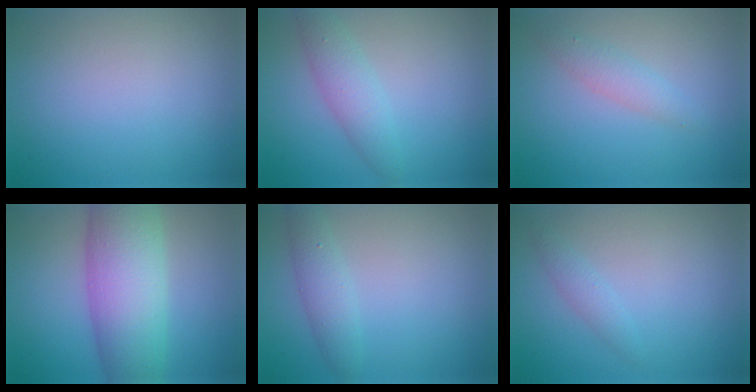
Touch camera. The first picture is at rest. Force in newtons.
{"total": 2.8, "press": 2.8, "slide": 0.1}
{"total": 1.8, "press": 1.8, "slide": 0.1}
{"total": 9.4, "press": 9.4, "slide": 0.1}
{"total": 2.4, "press": 2.4, "slide": 0.1}
{"total": 1.2, "press": 1.2, "slide": 0.1}